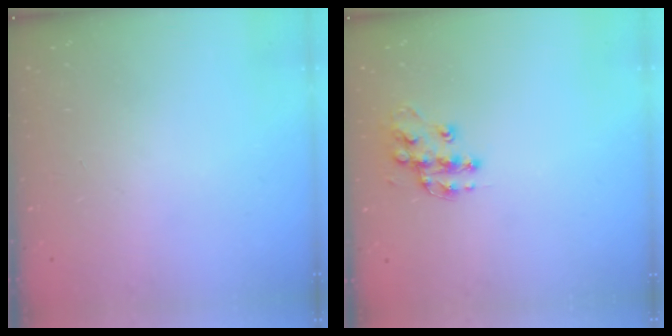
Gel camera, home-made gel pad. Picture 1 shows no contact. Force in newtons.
{"total": 11.8, "press": 11.8, "slide": 0.6}